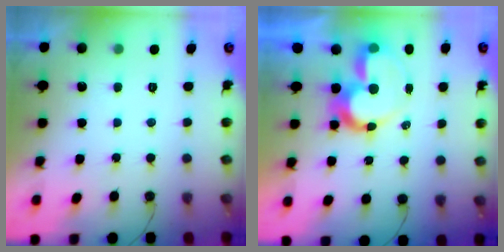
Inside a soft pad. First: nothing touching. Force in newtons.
{"total": 11.8, "press": 11.8, "slide": 1.0}